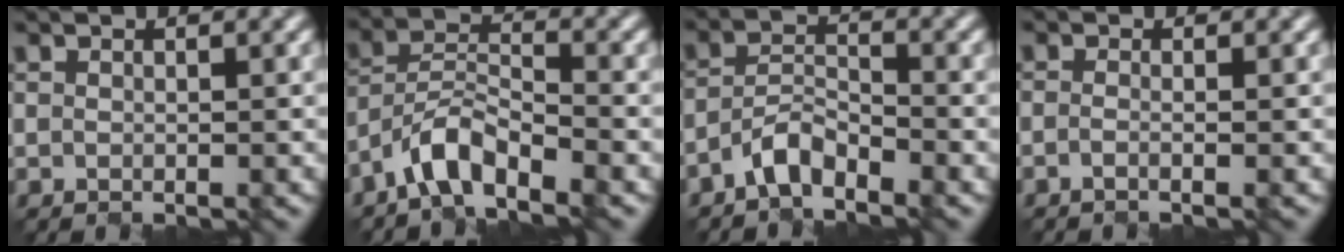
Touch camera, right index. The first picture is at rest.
{"total": 5.0, "force": [-4.0, 1.3, 2.7], "torque": [-0.044, 0.005, -0.081]}
{"total": 3.3, "force": [-2.9, 0.9, 1.4], "torque": [-0.027, 0.009, -0.061]}
{"total": 1.3, "force": [-0.5, 0.6, 1.0], "torque": [0.002, -0.007, -0.025]}